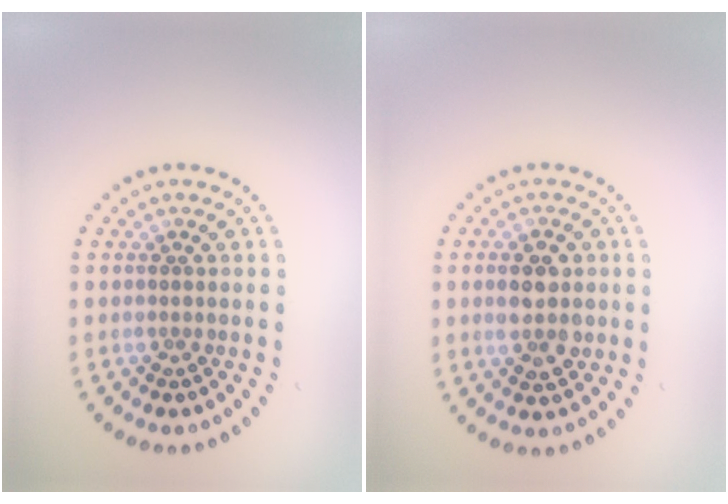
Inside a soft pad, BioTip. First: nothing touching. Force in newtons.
{"total": 3.5, "press": 3.5, "slide": 0.2}